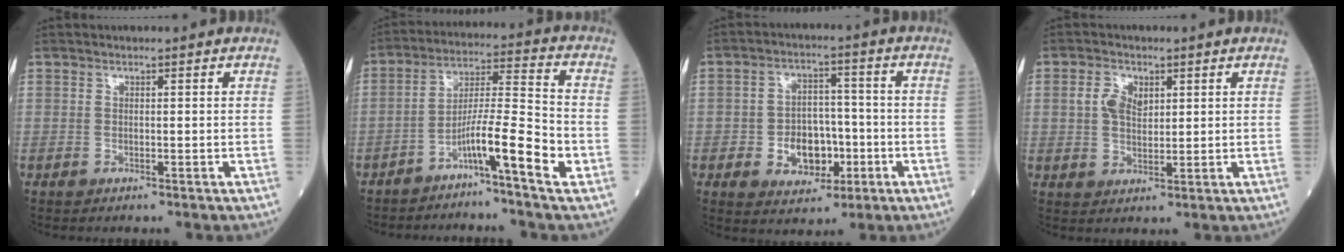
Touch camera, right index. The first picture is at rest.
{"total": 8.4, "force": [-4.7, -0.8, 7.0], "torque": [-0.116, 0.010, -0.084]}
{"total": 7.9, "force": [-2.1, 5.4, 5.3], "torque": [-0.089, 0.014, -0.027]}
{"total": 4.2, "force": [1.4, 2.6, 3.0], "torque": [-0.064, 0.009, 0.032]}